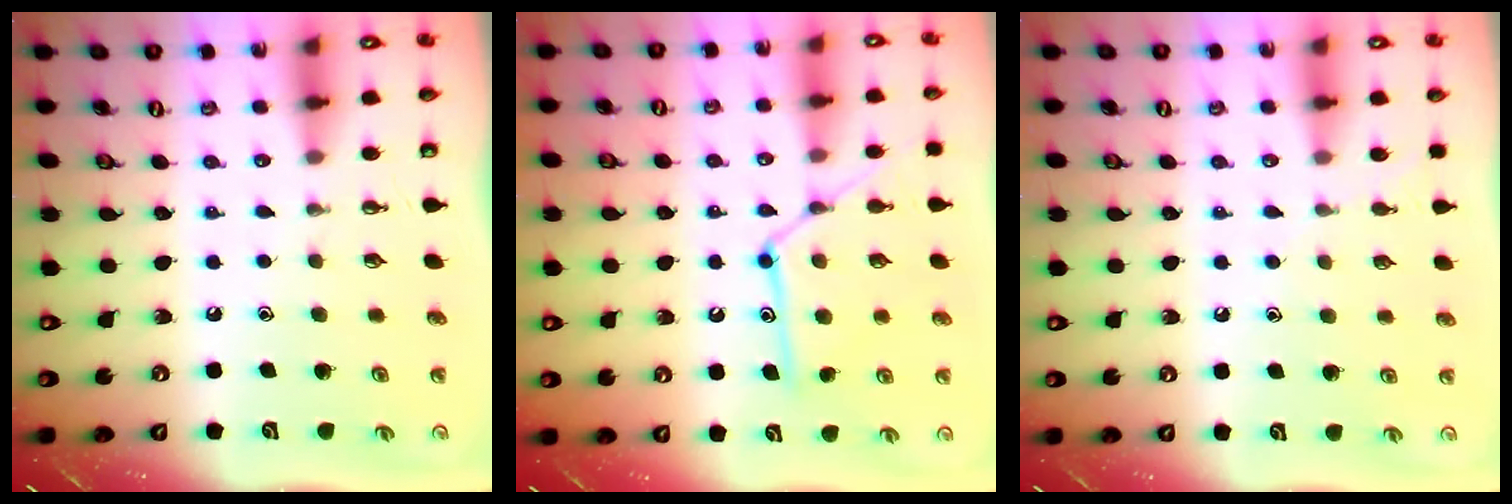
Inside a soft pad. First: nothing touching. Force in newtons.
{"total": 13.0, "press": 13.0, "slide": 1.0}
{"total": 4.1, "press": 4.1, "slide": 0.4}